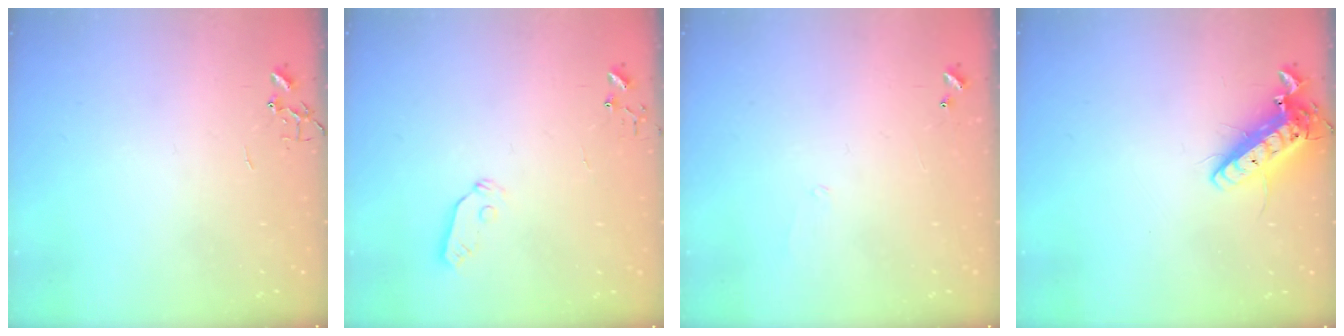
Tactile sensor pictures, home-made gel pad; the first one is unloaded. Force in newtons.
{"total": 5.3, "press": 5.2, "slide": 0.3}
{"total": 5.6, "press": 5.6, "slide": 0.4}
{"total": 14.4, "press": 14.1, "slide": 2.7}